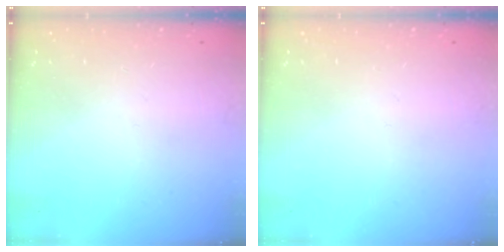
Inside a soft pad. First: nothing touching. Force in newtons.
{"total": 0.0}